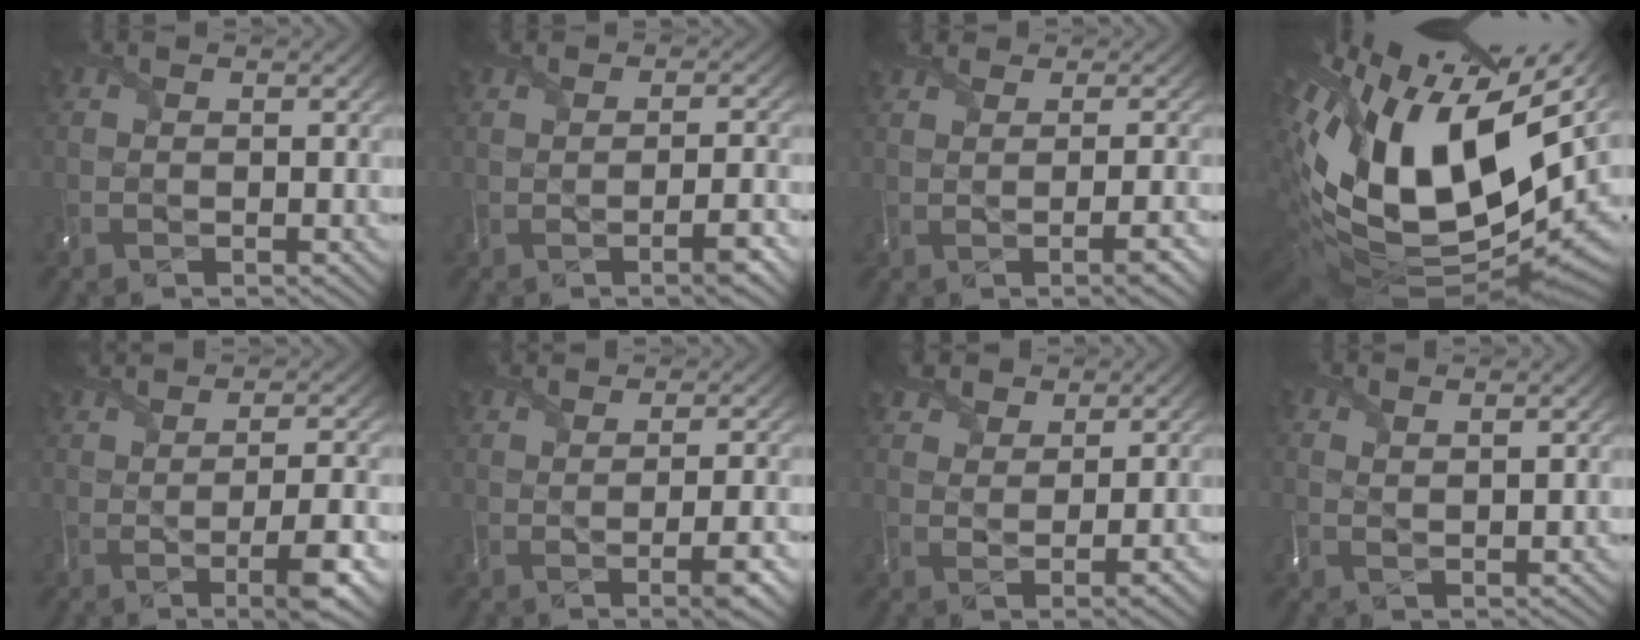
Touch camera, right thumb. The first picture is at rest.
{"total": 2.6, "force": [-1.5, 0.0, 2.1], "torque": [-0.027, 0.008, -0.030]}
{"total": 4.1, "force": [1.4, 1.4, 3.6], "torque": [-0.036, 0.024, 0.000]}
{"total": 20.6, "force": [0.8, 11.3, 17.2], "torque": [-0.332, -0.048, 0.021]}
{"total": 5.9, "force": [0.0, 0.6, 5.8], "torque": [-0.073, 0.019, -0.003]}
{"total": 4.8, "force": [1.5, 1.0, 4.4], "torque": [-0.047, 0.020, 0.005]}
{"total": 4.0, "force": [3.0, 1.6, 2.0], "torque": [-0.040, 0.007, 0.055]}
{"total": 2.3, "force": [1.8, 0.4, 1.4], "torque": [-0.009, -0.007, 0.024]}